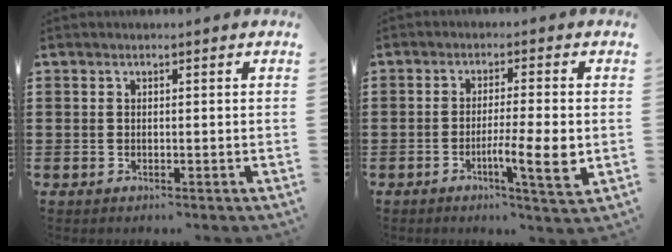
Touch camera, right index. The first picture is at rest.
{"total": 7.6, "force": [-1.9, 0.7, 7.3], "torque": [-0.126, -0.013, -0.031]}